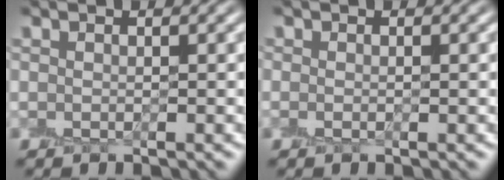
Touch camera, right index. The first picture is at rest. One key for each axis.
{"total": 0.0}